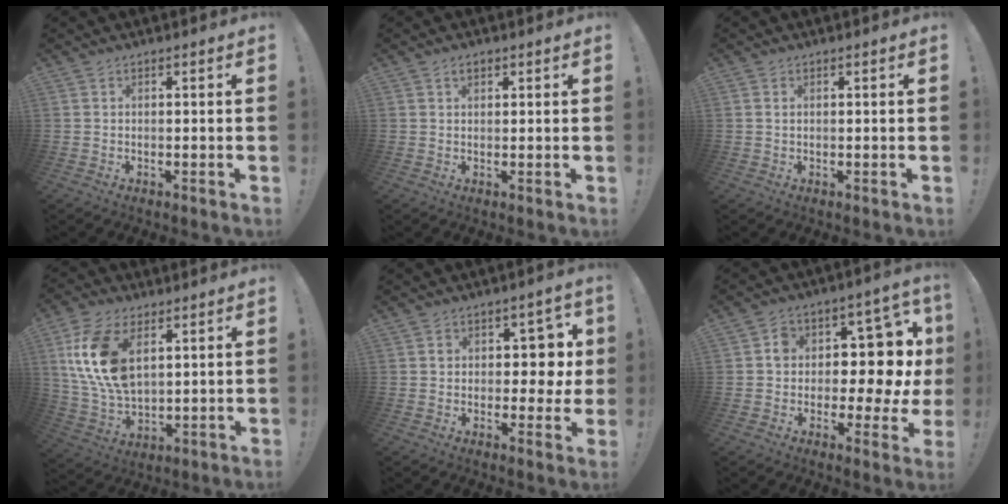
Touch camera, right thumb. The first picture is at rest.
{"total": 2.0, "force": [1.1, 1.2, 1.2], "torque": [-0.025, 0.005, 0.020]}
{"total": 0.9, "force": [0.4, 0.6, 0.5], "torque": [-0.009, 0.001, 0.008]}
{"total": 16.8, "force": [6.1, 10.1, 11.9], "torque": [-0.244, -0.019, 0.114]}
{"total": 5.7, "force": [0.9, 4.6, 3.2], "torque": [-0.030, -0.009, 0.013]}
{"total": 11.4, "force": [0.9, 6.3, 9.5], "torque": [-0.130, -0.013, 0.003]}